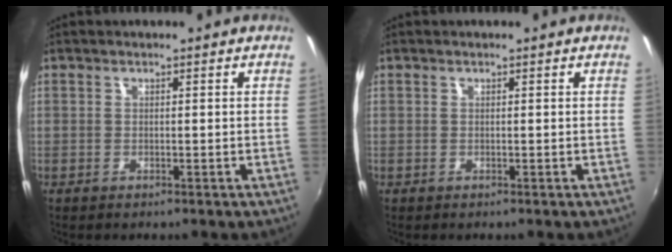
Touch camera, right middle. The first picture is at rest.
{"total": 0.0}